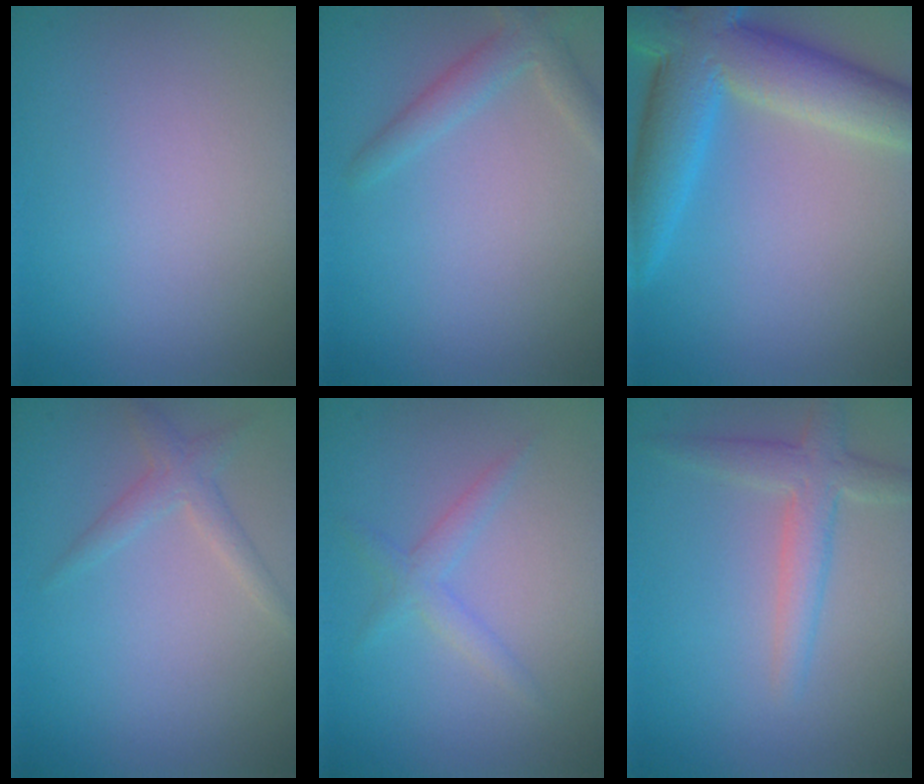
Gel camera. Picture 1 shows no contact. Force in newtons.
{"total": 2.4, "press": 2.3, "slide": 0.1}
{"total": 9.5, "press": 9.5, "slide": 0.4}
{"total": 1.8, "press": 1.8, "slide": 0.1}
{"total": 1.7, "press": 1.7, "slide": 0.1}
{"total": 2.9, "press": 2.9, "slide": 0.1}